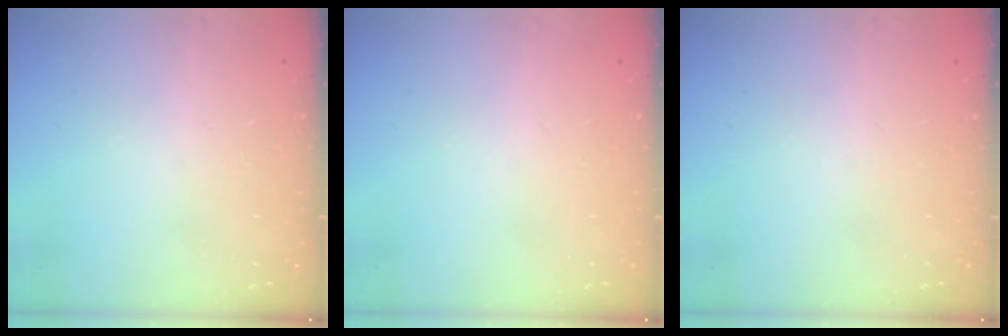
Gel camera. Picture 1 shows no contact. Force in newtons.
{"total": 0.0}
{"total": 0.0}